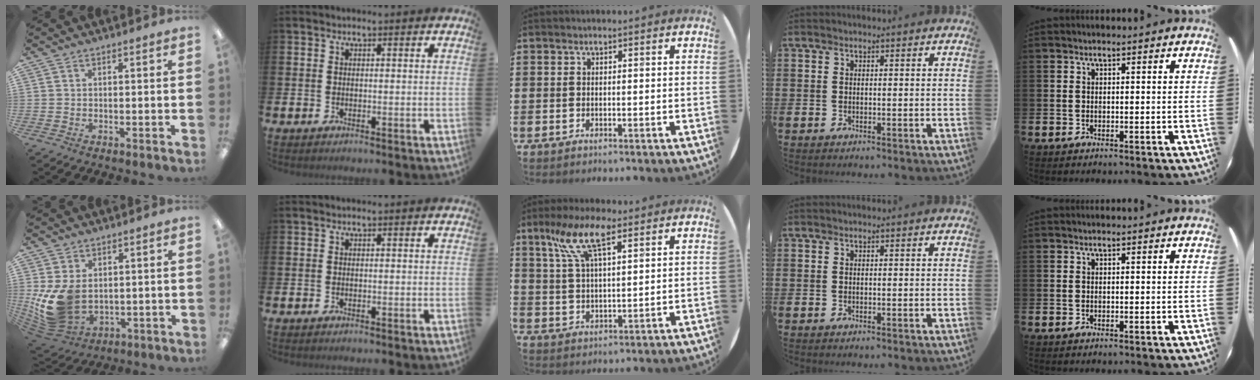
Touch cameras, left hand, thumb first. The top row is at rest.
{"thumb": {"total": 13.3, "force": [0.3, 9.6, 9.2], "torque": [-0.207, -0.006, 0.013]}, "middle": {"total": 8.9, "force": [5.6, 2.8, 6.3], "torque": [-0.141, 0.001, 0.099]}}